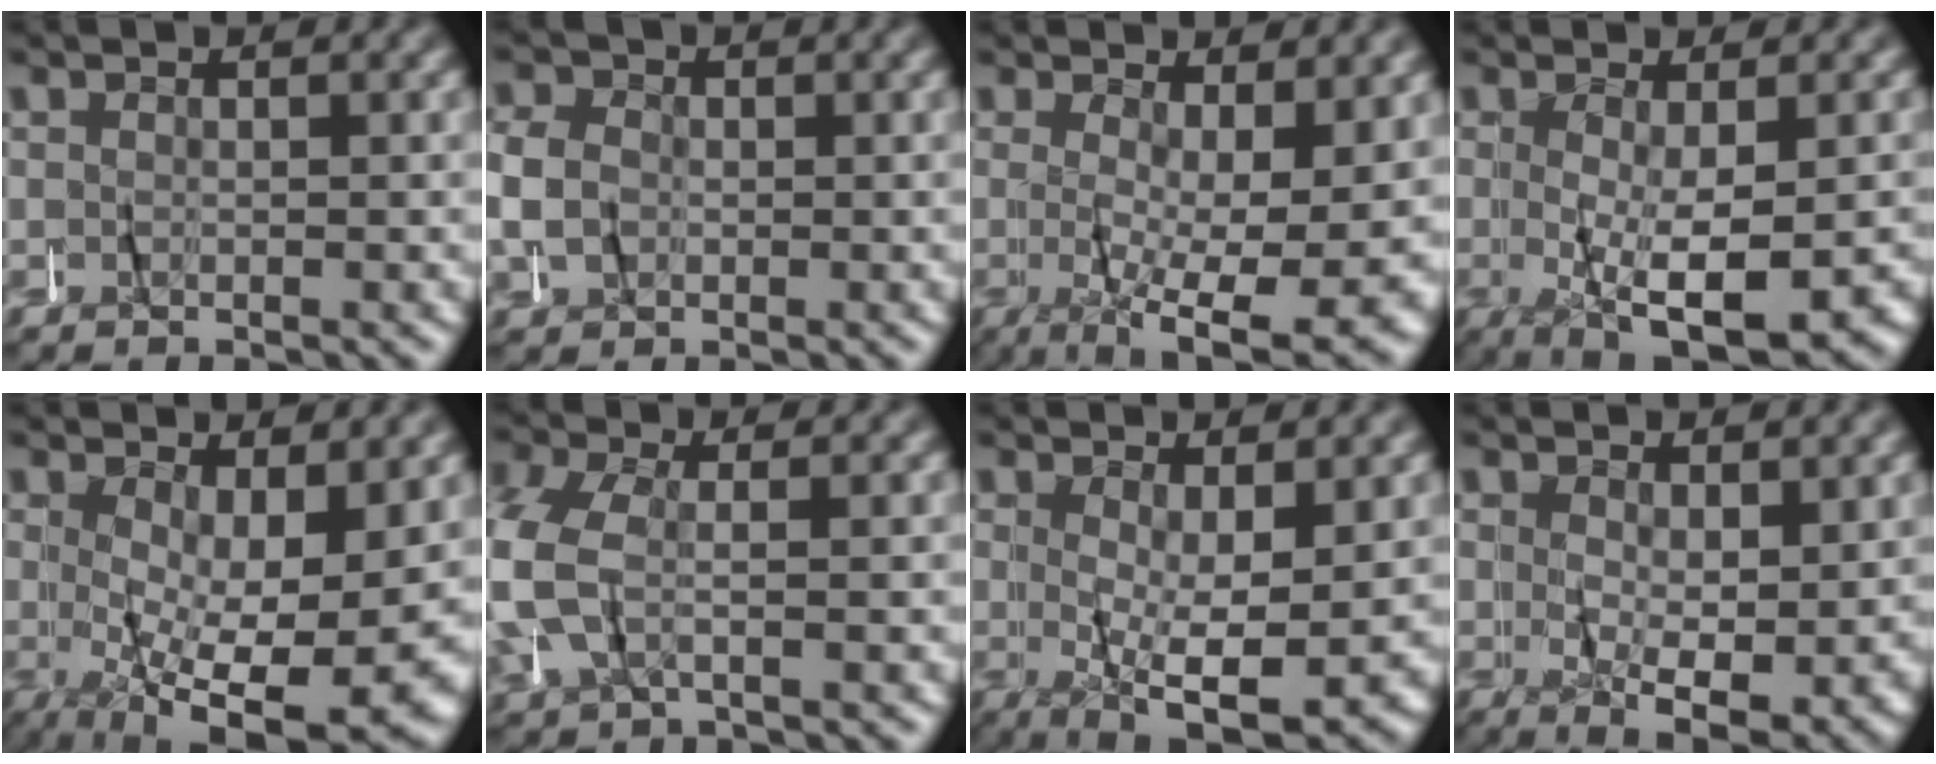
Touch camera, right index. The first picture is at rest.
{"total": 3.5, "force": [-0.5, 3.1, 1.5], "torque": [-0.038, 0.007, -0.012]}
{"total": 7.8, "force": [-1.9, 2.3, 7.2], "torque": [-0.100, -0.025, -0.021]}
{"total": 7.8, "force": [-2.4, 2.9, 6.8], "torque": [-0.104, -0.017, -0.031]}
{"total": 10.4, "force": [-1.7, 3.6, 9.6], "torque": [-0.139, -0.031, -0.010]}
{"total": 4.9, "force": [-0.6, 3.7, 3.2], "torque": [-0.109, -0.010, -0.011]}
{"total": 7.5, "force": [-1.7, 2.9, 6.7], "torque": [-0.099, -0.027, -0.018]}
{"total": 5.7, "force": [-0.6, 1.9, 5.3], "torque": [-0.075, -0.019, -0.005]}